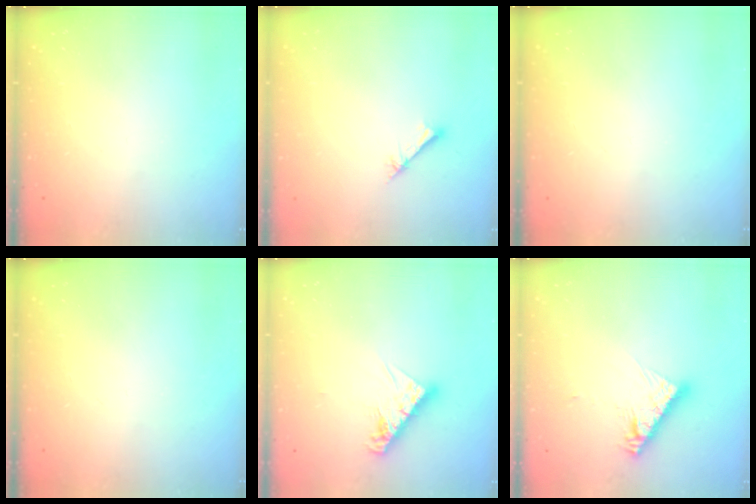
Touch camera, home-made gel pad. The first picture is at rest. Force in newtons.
{"total": 1.7, "press": 1.7, "slide": 0.2}
{"total": 0.0}
{"total": 0.0}
{"total": 9.2, "press": 9.2, "slide": 0.8}
{"total": 9.2, "press": 9.2, "slide": 0.7}